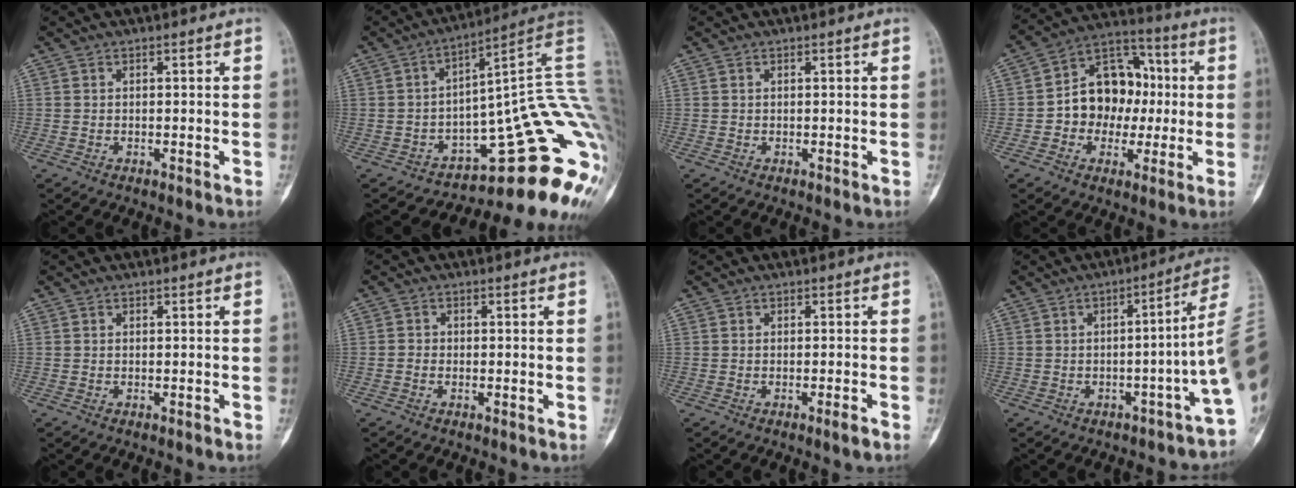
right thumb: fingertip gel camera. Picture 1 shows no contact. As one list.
[{"total": 26.5, "force": [-4.2, 8.9, 24.6], "torque": [-0.226, 0.046, -0.043]}, {"total": 0.0}, {"total": 14.4, "force": [-0.5, 11.5, 8.7], "torque": [-0.083, 0.038, -0.016]}, {"total": 0.0}, {"total": 0.9, "force": [-0.4, 0.8, 0.2], "torque": [0.004, 0.004, -0.010]}, {"total": 1.6, "force": [-0.9, 0.1, 1.3], "torque": [-0.024, -0.002, -0.017]}, {"total": 11.4, "force": [-1.1, 1.3, 11.3], "torque": [-0.134, 0.034, -0.018]}]